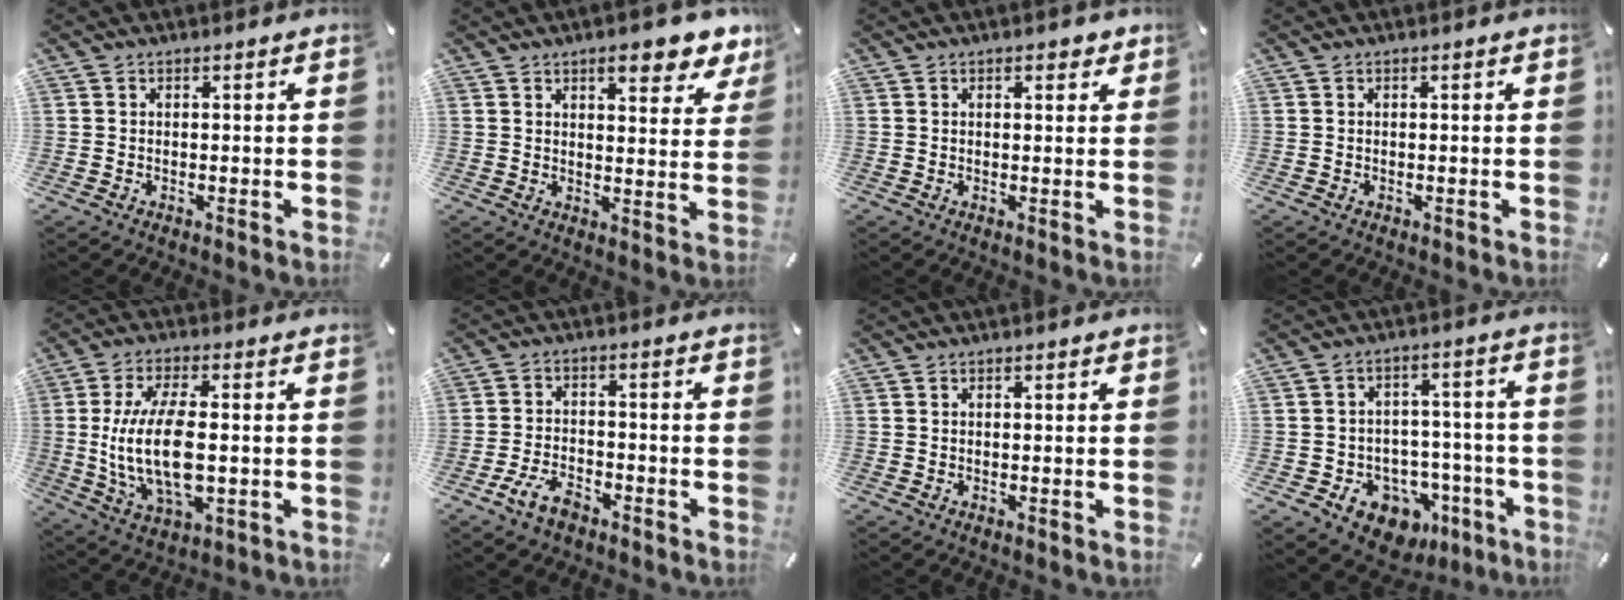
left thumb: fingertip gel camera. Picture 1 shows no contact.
{"total": 9.1, "force": [6.6, 3.2, 5.4], "torque": [-0.067, -0.037, 0.109]}
{"total": 1.9, "force": [1.1, 0.9, 1.3], "torque": [-0.012, -0.001, 0.014]}
{"total": 0.0}
{"total": 15.8, "force": [0.0, 7.1, 14.1], "torque": [-0.303, -0.016, -0.002]}
{"total": 6.8, "force": [-4.5, 3.6, 3.7], "torque": [-0.088, 0.018, -0.087]}
{"total": 0.0}
{"total": 10.2, "force": [-5.5, 7.9, 3.3], "torque": [-0.023, 0.032, -0.082]}